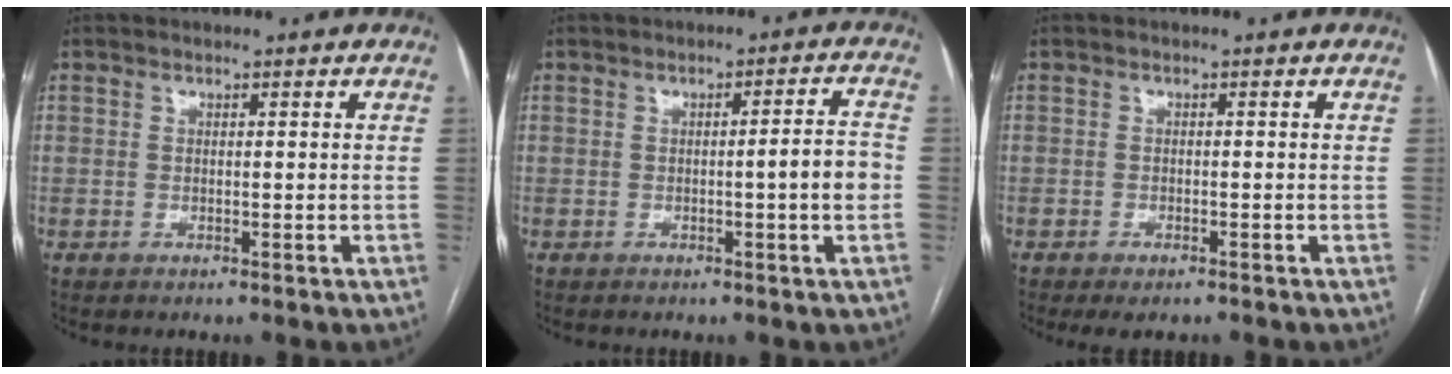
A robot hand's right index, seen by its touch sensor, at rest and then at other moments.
{"total": 4.5, "force": [-0.8, -0.2, 4.5], "torque": [-0.060, 0.005, -0.013]}
{"total": 2.5, "force": [-1.9, 0.8, 1.4], "torque": [-0.019, -0.004, -0.023]}